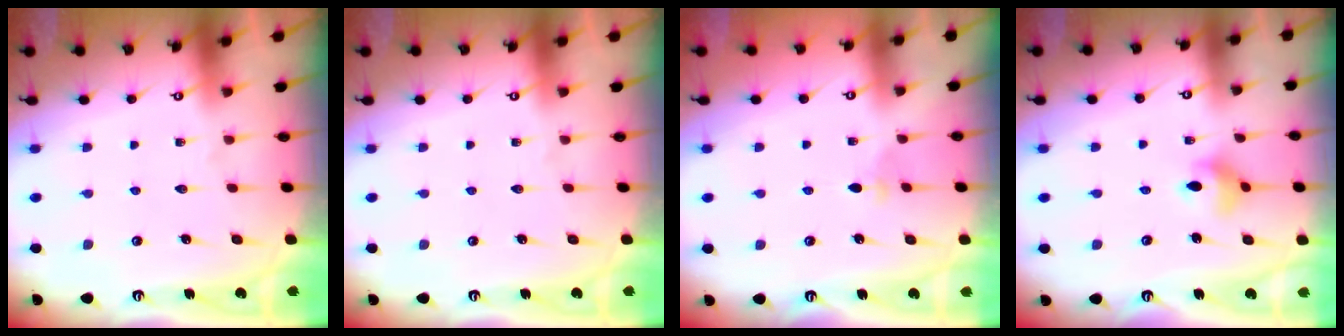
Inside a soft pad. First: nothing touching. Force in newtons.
{"total": 0.0}
{"total": 2.7, "press": 2.6, "slide": 0.6}
{"total": 6.0, "press": 5.7, "slide": 2.1}